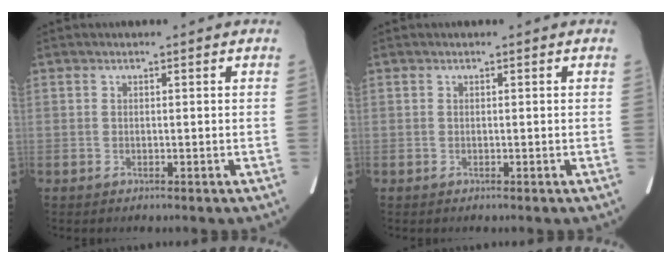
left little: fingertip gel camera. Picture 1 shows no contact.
{"total": 0.0}